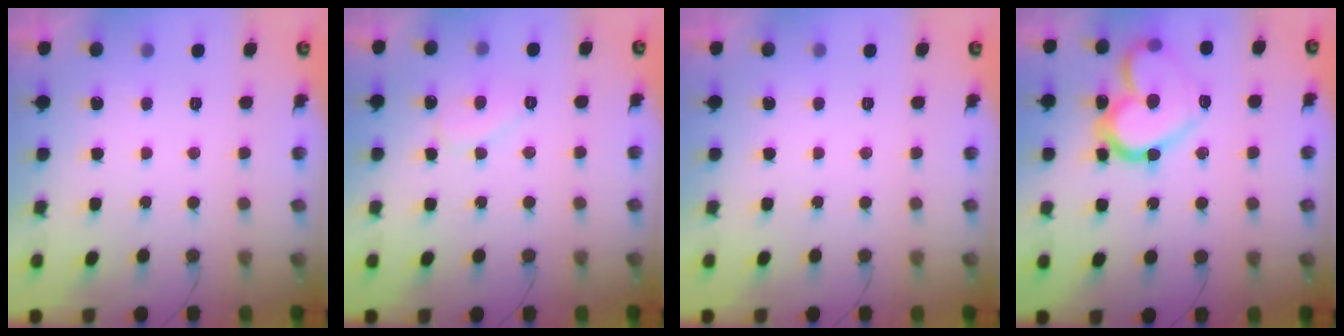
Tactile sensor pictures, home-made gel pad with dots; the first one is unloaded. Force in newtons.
{"total": 6.7, "press": 6.6, "slide": 0.4}
{"total": 0.0}
{"total": 18.2, "press": 18.1, "slide": 1.6}